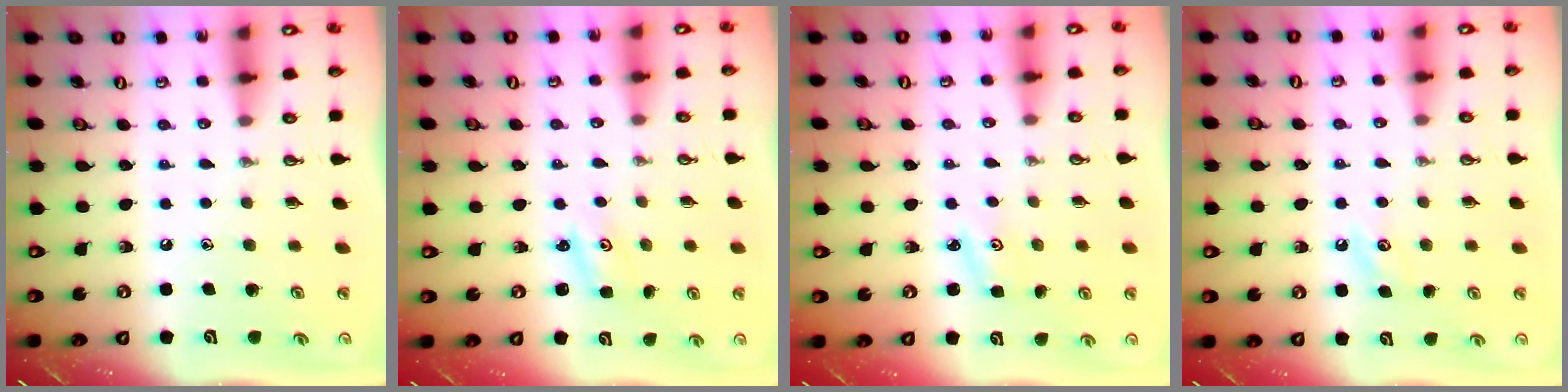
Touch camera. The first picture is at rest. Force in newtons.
{"total": 2.0, "press": 2.0, "slide": 0.2}
{"total": 2.7, "press": 2.6, "slide": 0.4}
{"total": 3.5, "press": 3.5, "slide": 0.4}